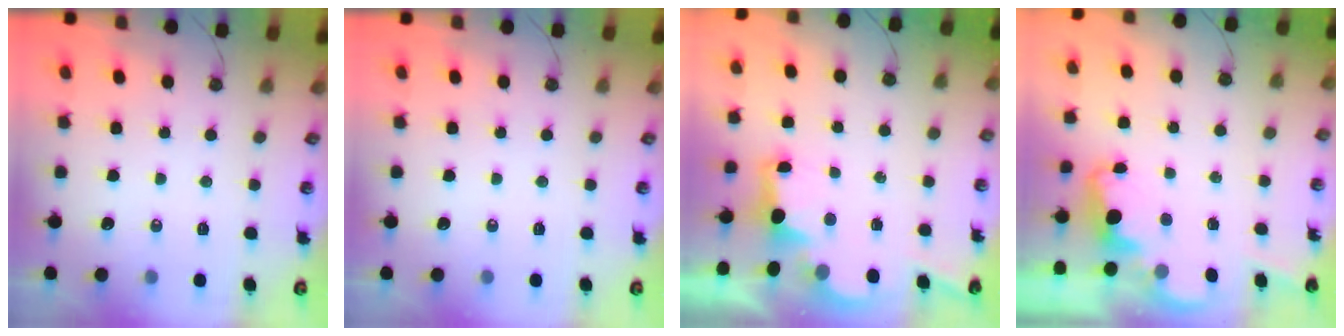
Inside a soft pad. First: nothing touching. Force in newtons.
{"total": 0.0}
{"total": 2.9, "press": 2.7, "slide": 0.9}
{"total": 2.3, "press": 2.2, "slide": 0.5}